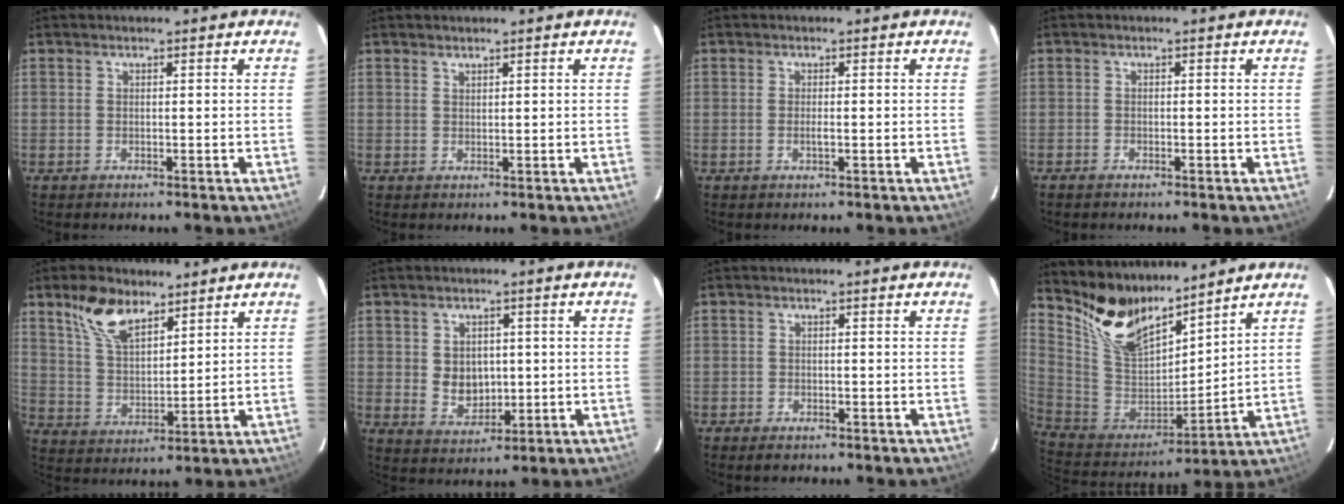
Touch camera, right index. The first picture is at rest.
{"total": 0.6, "force": [0.6, 0.1, 0.1], "torque": [-0.002, 0.001, 0.012]}
{"total": 1.1, "force": [-0.2, 0.2, 1.0], "torque": [-0.020, 0.000, -0.005]}
{"total": 1.1, "force": [-0.9, 0.4, 0.2], "torque": [-0.012, 0.000, -0.020]}
{"total": 9.9, "force": [6.6, 4.8, 5.7], "torque": [-0.105, 0.012, 0.133]}
{"total": 6.0, "force": [0.3, 4.9, 3.4], "torque": [-0.061, 0.000, 0.018]}
{"total": 2.0, "force": [-1.5, 1.0, 0.6], "torque": [-0.021, -0.001, -0.027]}
{"total": 14.7, "force": [12.2, 4.9, 6.5], "torque": [-0.143, -0.017, 0.246]}